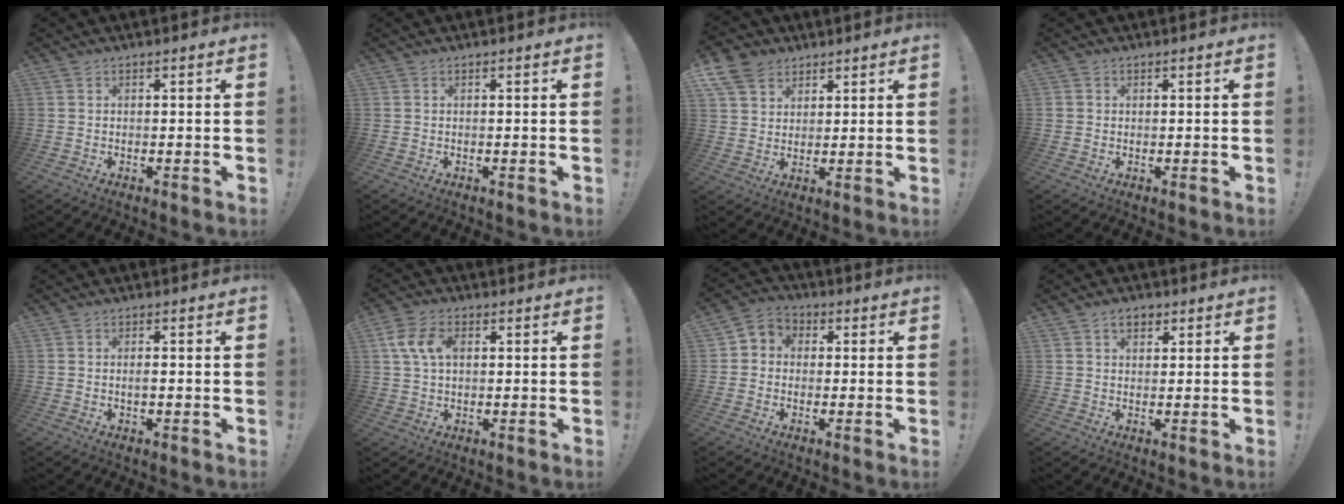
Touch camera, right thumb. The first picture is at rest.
{"total": 0.0}
{"total": 8.9, "force": [5.6, 6.3, 3.0], "torque": [-0.049, -0.028, 0.112]}
{"total": 1.0, "force": [0.3, 1.0, 0.2], "torque": [-0.008, 0.004, 0.006]}
{"total": 1.2, "force": [-0.5, 0.3, 1.1], "torque": [-0.015, 0.000, -0.011]}
{"total": 8.2, "force": [1.8, 5.3, 6.1], "torque": [-0.126, 0.012, 0.035]}
{"total": 4.6, "force": [-1.3, 4.1, 1.5], "torque": [-0.018, 0.016, -0.021]}
{"total": 3.8, "force": [1.8, 2.5, 2.3], "torque": [-0.035, 0.002, 0.031]}